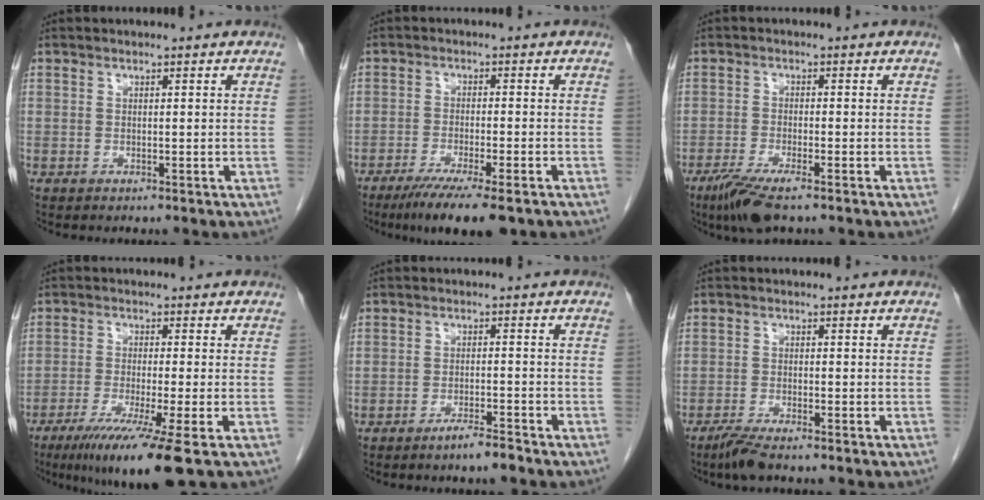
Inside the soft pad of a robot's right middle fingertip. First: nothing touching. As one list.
[{"total": 9.9, "force": [-7.1, 0.8, 6.8], "torque": [-0.099, -0.021, -0.107]}, {"total": 6.0, "force": [-4.1, 0.7, 4.4], "torque": [-0.087, -0.016, -0.073]}, {"total": 10.1, "force": [-6.2, -0.9, 8.0], "torque": [-0.133, -0.032, -0.101]}, {"total": 3.1, "force": [-2.5, -0.1, 1.8], "torque": [-0.032, -0.003, -0.045]}, {"total": 3.4, "force": [-2.7, 0.2, 2.1], "torque": [-0.048, -0.009, -0.055]}]